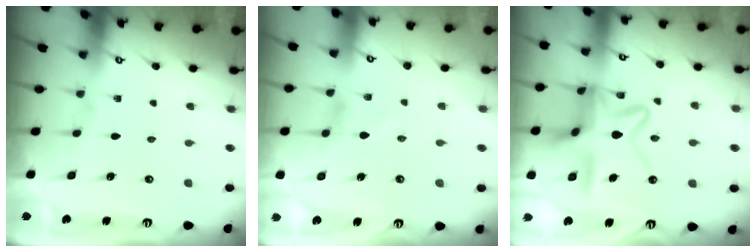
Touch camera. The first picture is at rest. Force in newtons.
{"total": 0.6, "press": 0.6, "slide": 0.2}
{"total": 17.1, "press": 17.0, "slide": 1.8}